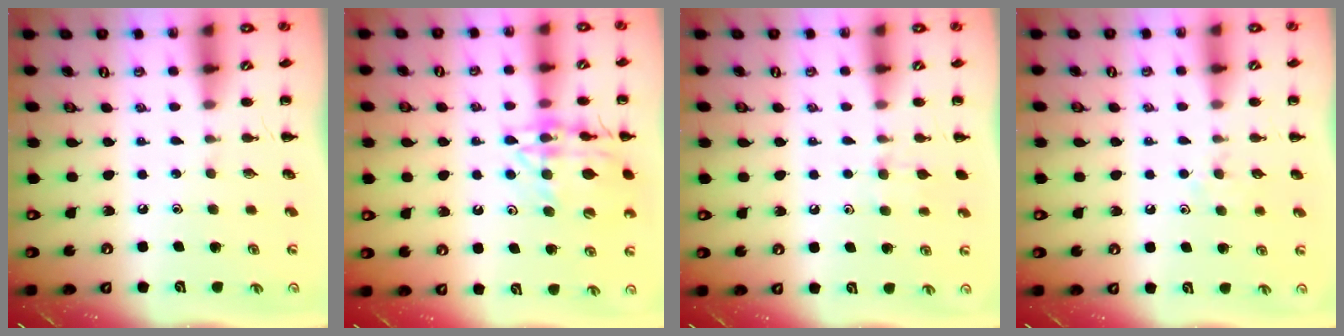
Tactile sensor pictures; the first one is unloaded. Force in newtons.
{"total": 16.3, "press": 16.3, "slide": 1.1}
{"total": 7.1, "press": 6.8, "slide": 2.0}
{"total": 4.9, "press": 4.7, "slide": 1.5}